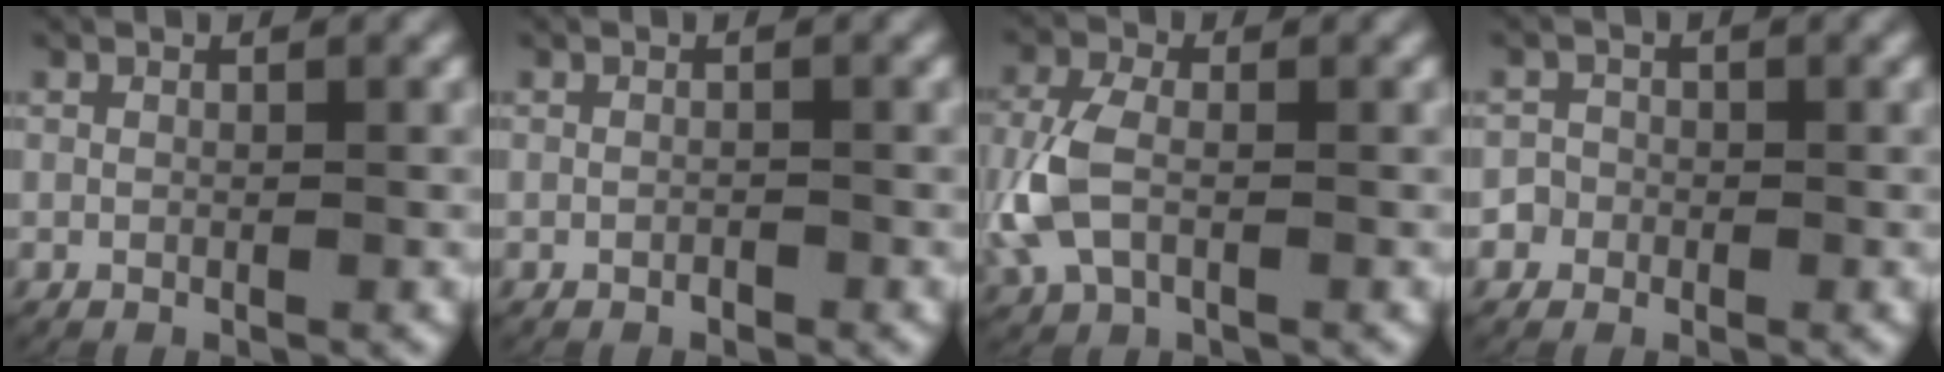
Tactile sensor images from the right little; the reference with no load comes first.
{"total": 0.6, "force": [-0.5, 0.3, 0.0], "torque": [-0.003, -0.003, -0.006]}
{"total": 4.5, "force": [-0.4, 3.1, 3.3], "torque": [-0.095, -0.005, -0.001]}
{"total": 4.1, "force": [-1.1, 3.9, 0.7], "torque": [-0.027, -0.002, -0.030]}